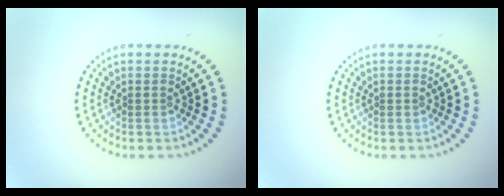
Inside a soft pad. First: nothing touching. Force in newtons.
{"total": 0.5, "press": 0.5, "slide": 0.0}